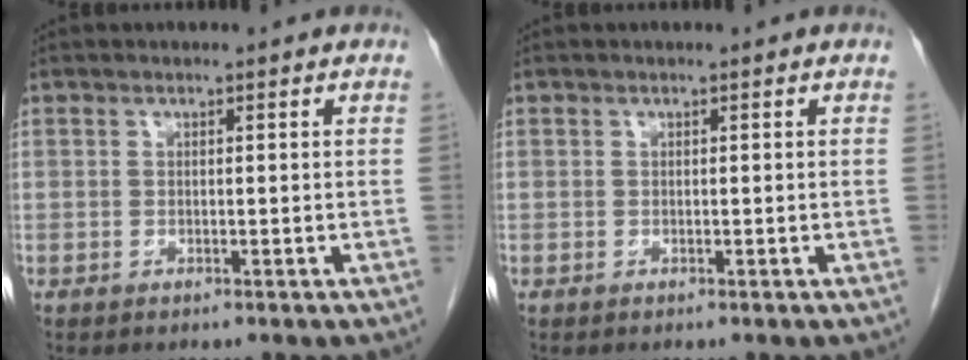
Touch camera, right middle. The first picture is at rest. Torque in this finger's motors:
{"motor_torque": [0.00, 0.00, 0.00, 0.00]}